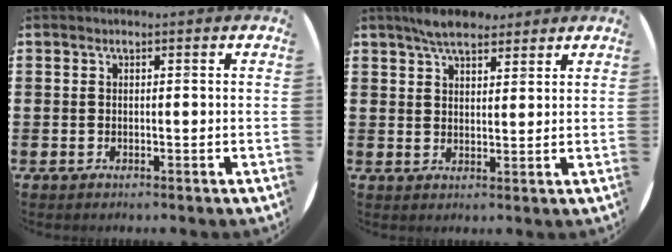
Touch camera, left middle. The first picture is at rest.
{"total": 5.0, "force": [4.4, 1.6, 2.0], "torque": [-0.048, -0.005, 0.080]}